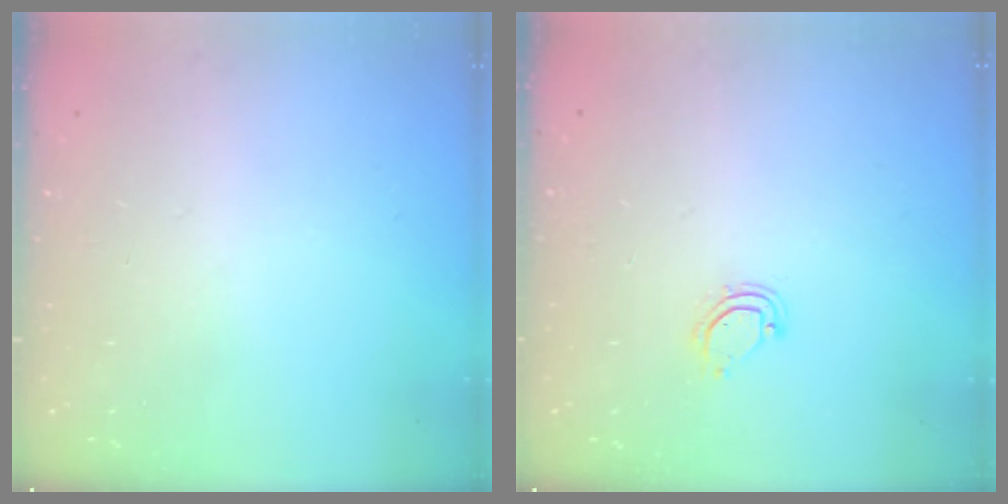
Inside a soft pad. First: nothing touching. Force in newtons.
{"total": 4.3, "press": 4.3, "slide": 0.3}